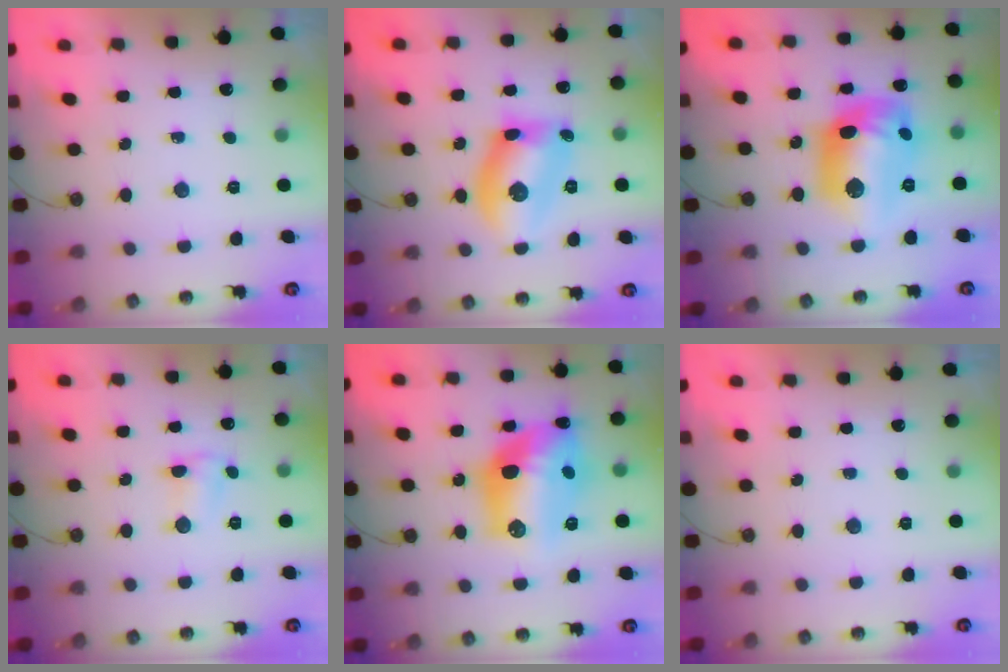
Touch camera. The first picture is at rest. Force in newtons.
{"total": 12.1, "press": 11.6, "slide": 3.4}
{"total": 15.2, "press": 15.1, "slide": 1.2}
{"total": 5.4, "press": 5.4, "slide": 0.5}
{"total": 17.8, "press": 17.5, "slide": 3.7}
{"total": 0.0}